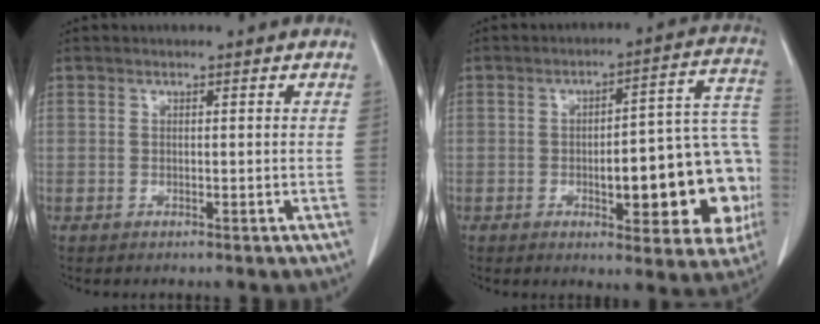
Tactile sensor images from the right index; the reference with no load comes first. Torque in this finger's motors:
{"motor_torque": [0.95, -0.50, 0.35, 0.09]}